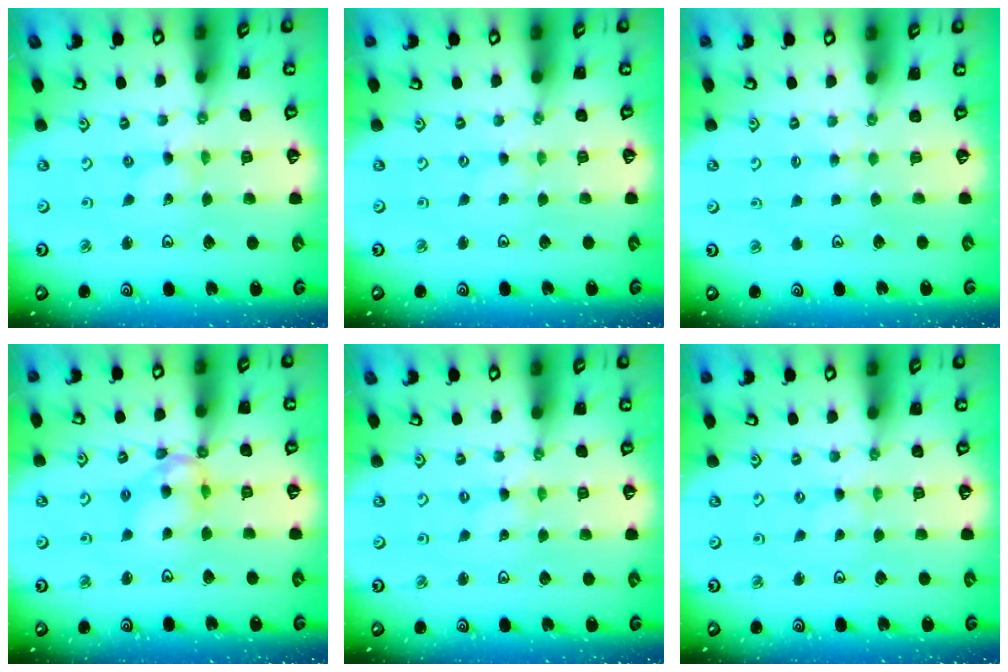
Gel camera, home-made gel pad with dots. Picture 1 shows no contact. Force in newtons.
{"total": 0.0}
{"total": 2.7, "press": 2.7, "slide": 0.4}
{"total": 9.7, "press": 9.7, "slide": 0.9}
{"total": 0.0}
{"total": 0.0}